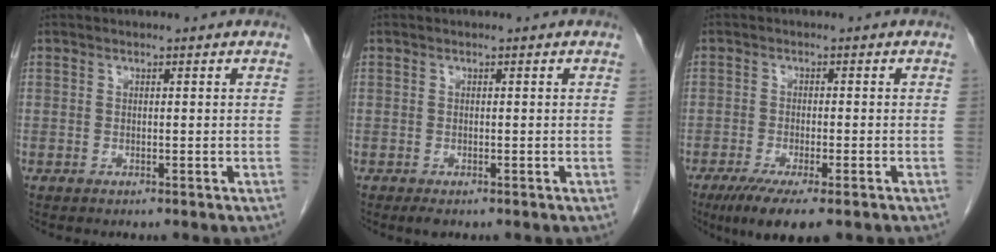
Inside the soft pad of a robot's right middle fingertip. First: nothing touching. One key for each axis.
{"total": 1.3, "fx": -0.8, "fy": 0.5, "fz": 0.8, "tx": -0.011, "ty": -0.002, "tz": -0.008}
{"total": 7.5, "fx": -4.9, "fy": 1.3, "fz": 5.6, "tx": -0.092, "ty": -0.020, "tz": -0.075}